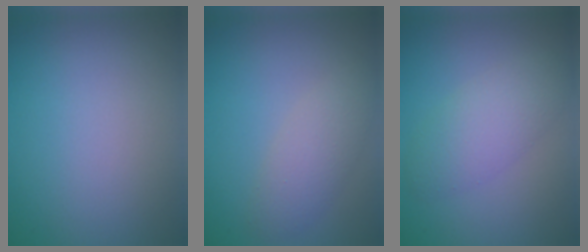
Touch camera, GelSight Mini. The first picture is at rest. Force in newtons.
{"total": 2.9, "press": 2.9, "slide": 0.3}
{"total": 3.8, "press": 3.8, "slide": 0.2}